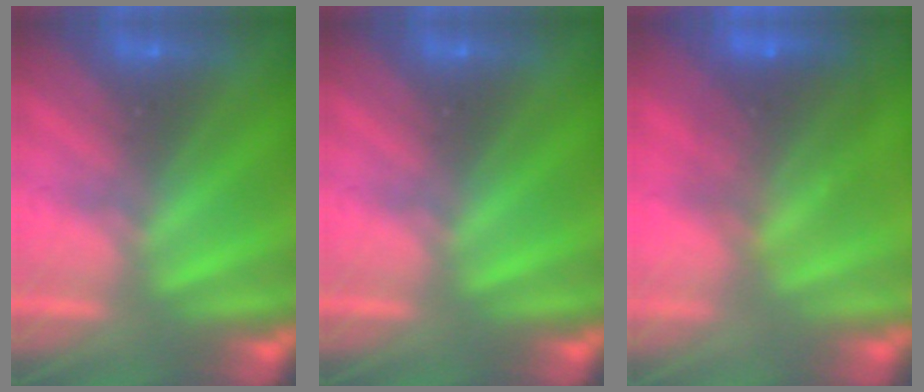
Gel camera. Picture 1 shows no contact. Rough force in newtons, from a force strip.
{"total": 0.0}
{"total": 5.6}